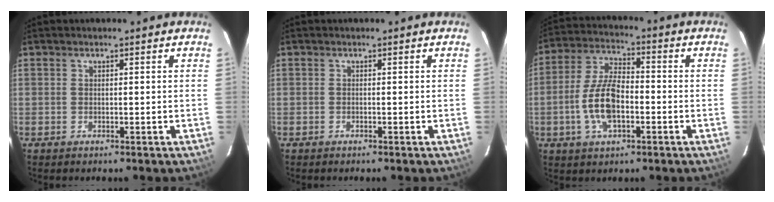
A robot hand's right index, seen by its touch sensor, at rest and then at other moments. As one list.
[{"total": 0.0}, {"total": 10.5, "force": [-3.0, 4.9, 8.8], "torque": [-0.186, 0.009, -0.055]}]